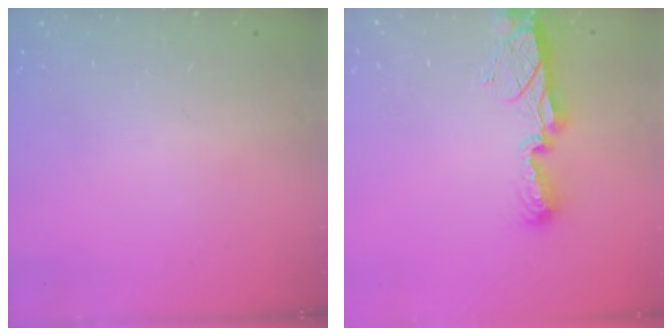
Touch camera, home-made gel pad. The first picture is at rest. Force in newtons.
{"total": 8.9, "press": 8.9, "slide": 0.5}